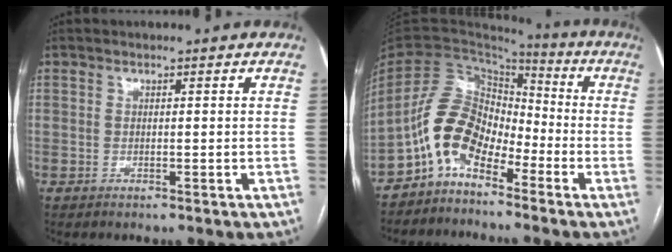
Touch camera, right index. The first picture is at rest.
{"total": 10.0, "force": [-5.1, 6.0, 6.2], "torque": [-0.132, 0.030, -0.101]}